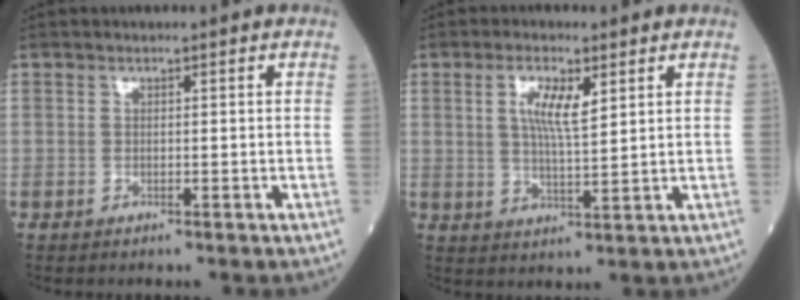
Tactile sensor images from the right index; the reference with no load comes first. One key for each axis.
{"total": 5.7, "fx": 2.2, "fy": 1.2, "fz": 5.1, "tx": -0.098, "ty": 0.000, "tz": 0.042}